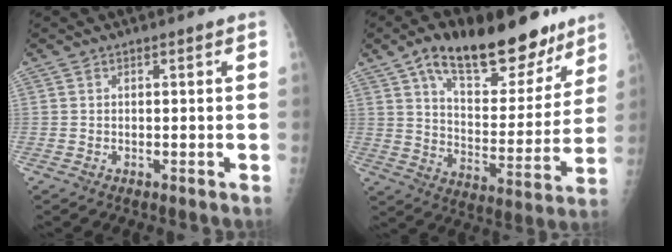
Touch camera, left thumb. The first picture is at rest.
{"total": 23.3, "force": [15.3, 10.5, 14.1], "torque": [-0.168, -0.055, 0.238]}